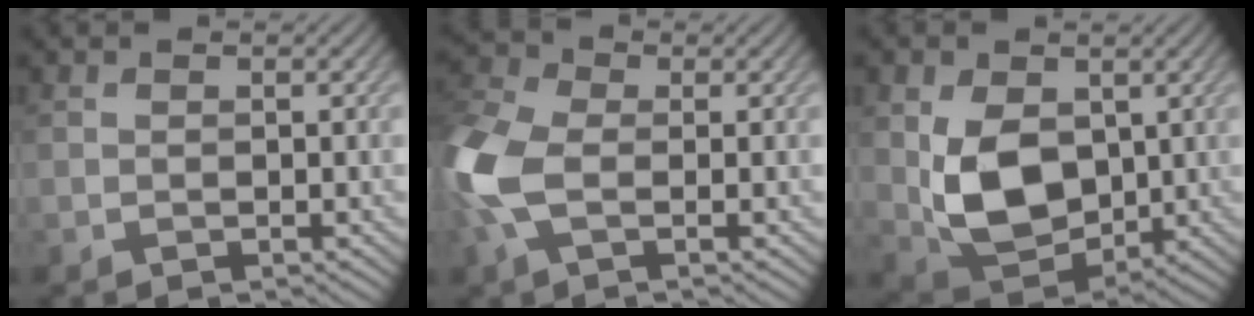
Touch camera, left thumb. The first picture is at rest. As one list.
[{"total": 8.8, "force": [-1.4, 5.0, 7.1], "torque": [-0.209, -0.001, -0.041]}, {"total": 8.9, "force": [0.6, 6.1, 6.4], "torque": [-0.147, -0.014, 0.018]}]